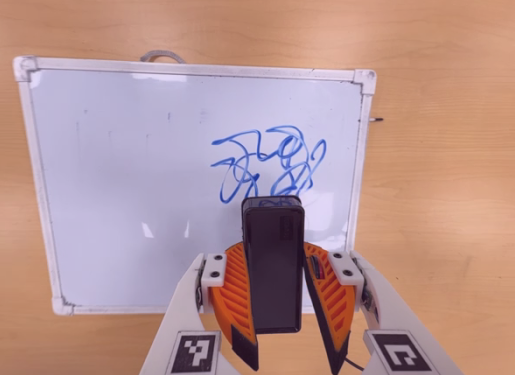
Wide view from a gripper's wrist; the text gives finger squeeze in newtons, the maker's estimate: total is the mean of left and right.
{"total": 7.2, "left": 7.4, "right": 7.0}